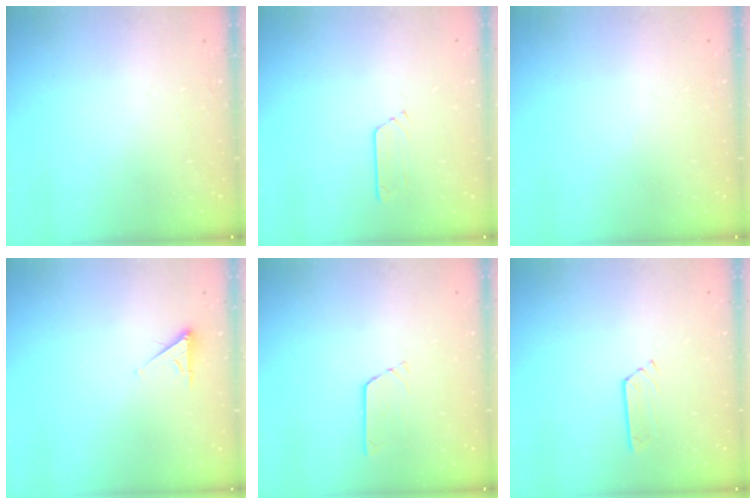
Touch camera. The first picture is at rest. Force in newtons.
{"total": 2.8, "press": 2.8, "slide": 0.3}
{"total": 2.7, "press": 2.6, "slide": 0.5}
{"total": 2.5, "press": 2.5, "slide": 0.5}
{"total": 2.7, "press": 2.7, "slide": 0.3}
{"total": 2.9, "press": 2.9, "slide": 0.3}